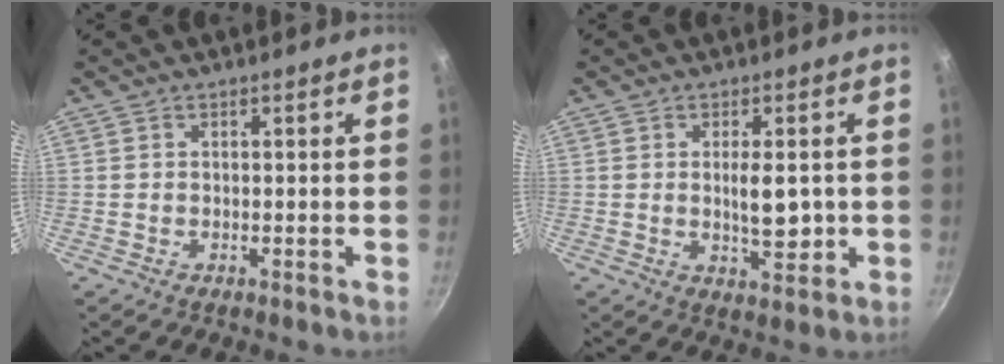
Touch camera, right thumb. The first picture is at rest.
{"total": 6.4, "force": [-0.1, 2.5, 5.9], "torque": [-0.074, -0.010, 0.003]}